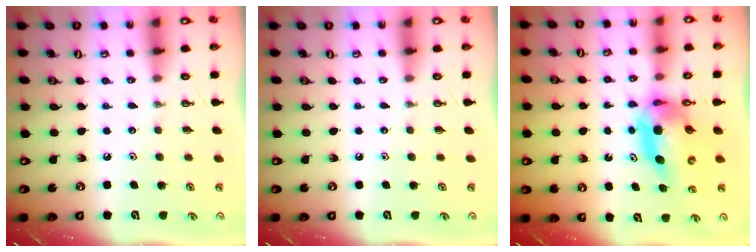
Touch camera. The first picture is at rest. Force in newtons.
{"total": 0.0}
{"total": 9.1, "press": 9.1, "slide": 0.9}